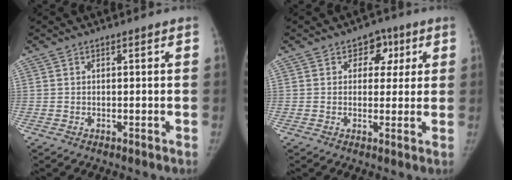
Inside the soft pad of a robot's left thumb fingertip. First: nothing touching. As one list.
[{"total": 5.2, "force": [2.0, 4.1, 2.5], "torque": [0.006, -0.002, 0.021]}]